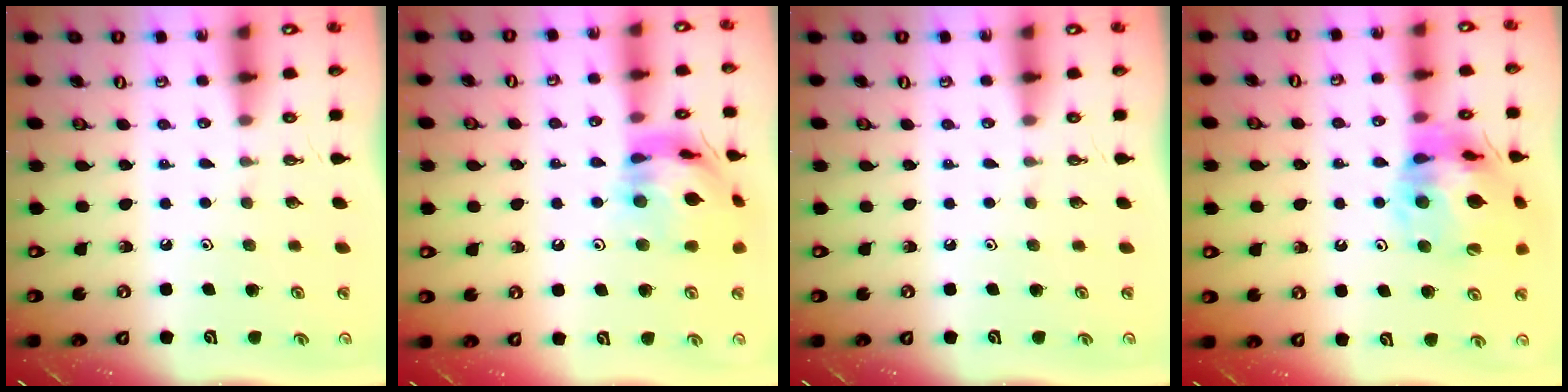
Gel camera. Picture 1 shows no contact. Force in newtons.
{"total": 16.3, "press": 16.2, "slide": 1.8}
{"total": 0.0}
{"total": 19.2, "press": 19.1, "slide": 2.2}